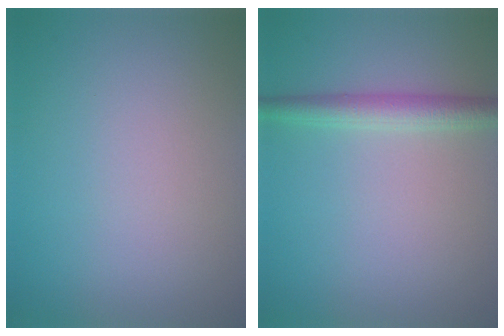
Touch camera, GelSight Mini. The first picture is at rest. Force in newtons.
{"total": 2.7, "press": 2.7, "slide": 0.0}